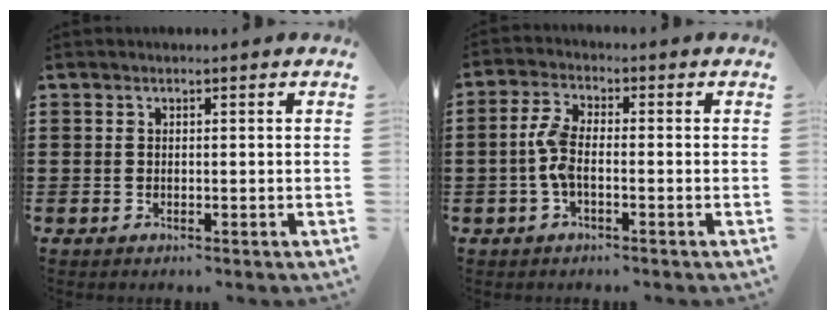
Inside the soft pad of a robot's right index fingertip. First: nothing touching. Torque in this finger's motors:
{"motor_torque": [0.91, -0.02, 0.68, 0.20]}